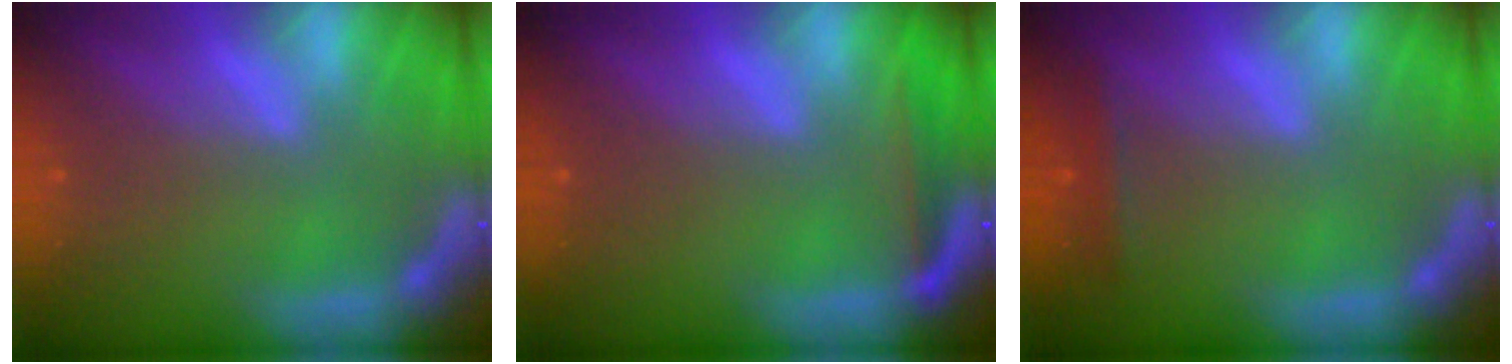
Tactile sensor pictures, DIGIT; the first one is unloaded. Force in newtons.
{"total": 2.5}
{"total": 1.4}